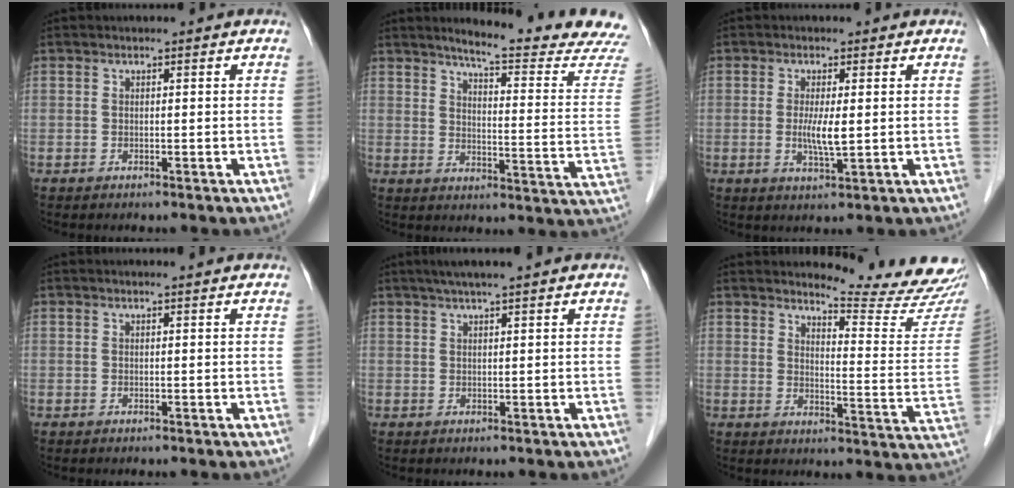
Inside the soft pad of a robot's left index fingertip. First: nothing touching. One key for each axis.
{"total": 17.3, "fx": 16.2, "fy": -1.1, "fz": 6.1, "tx": -0.084, "ty": -0.102, "tz": 0.186}
{"total": 3.8, "fx": 0.1, "fy": 0.5, "fz": 3.7, "tx": -0.075, "ty": -0.006, "tz": 0.003}
{"total": 1.5, "fx": 1.5, "fy": 0.0, "fz": 0.4, "tx": -0.016, "ty": 0.007, "tz": 0.016}
{"total": 5.4, "fx": 4.3, "fy": -0.4, "fz": 3.2, "tx": -0.051, "ty": 0.027, "tz": 0.069}
{"total": 15.5, "fx": 15.2, "fy": -0.5, "fz": 3.3, "tx": -0.043, "ty": -0.125, "tz": 0.169}